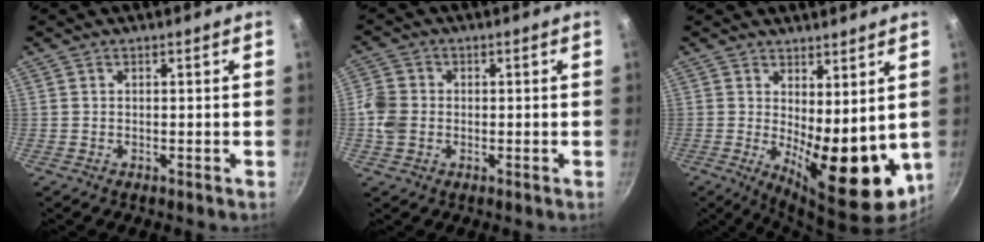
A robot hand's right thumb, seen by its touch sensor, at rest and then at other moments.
{"total": 5.4, "force": [-0.9, 4.6, 2.8], "torque": [-0.049, 0.010, -0.024]}
{"total": 13.8, "force": [0.8, 5.6, 12.6], "torque": [-0.144, -0.031, 0.027]}